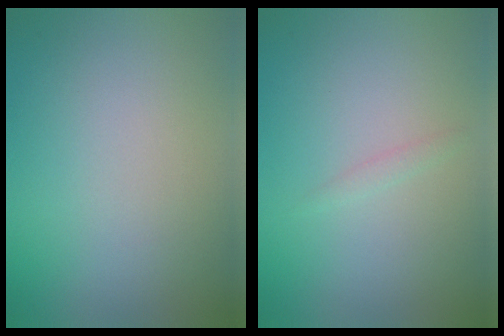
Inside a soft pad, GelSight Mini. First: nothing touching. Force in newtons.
{"total": 0.6, "press": 0.6, "slide": 0.0}